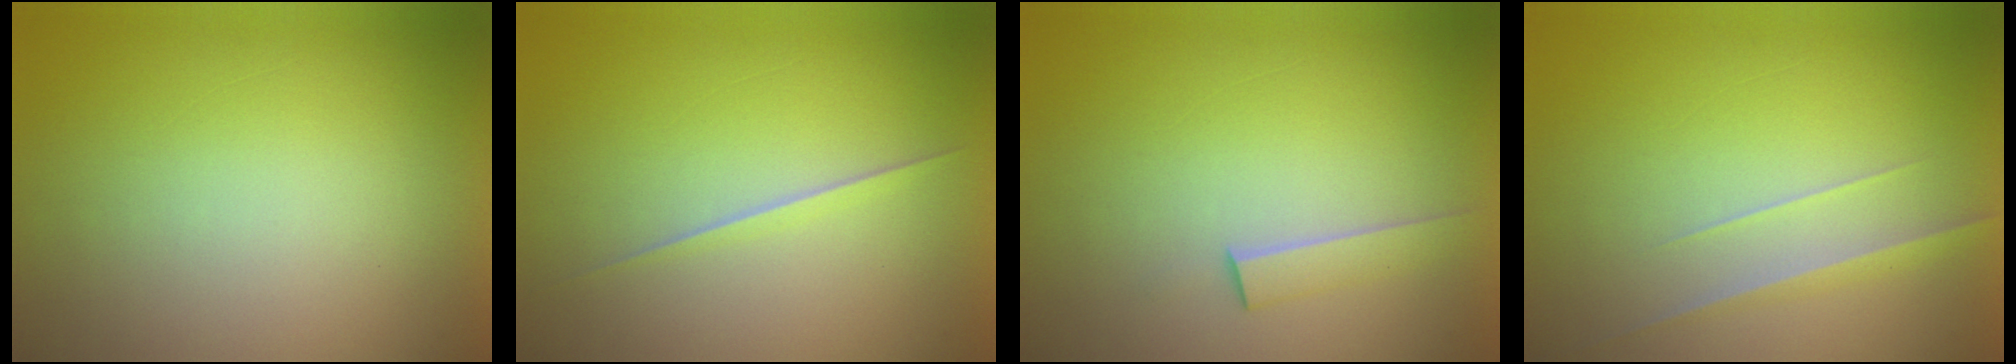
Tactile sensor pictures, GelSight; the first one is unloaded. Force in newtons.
{"total": 1.6}
{"total": 2.0}
{"total": 2.9}